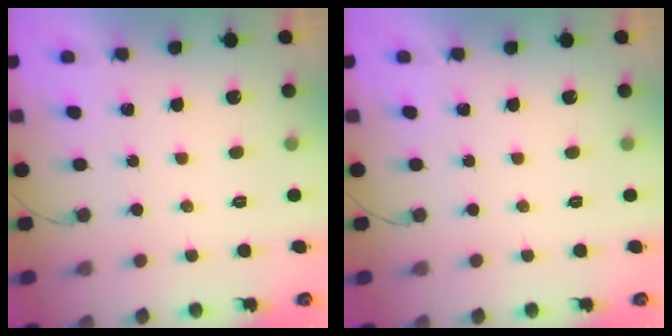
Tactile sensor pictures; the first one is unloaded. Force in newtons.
{"total": 0.0}